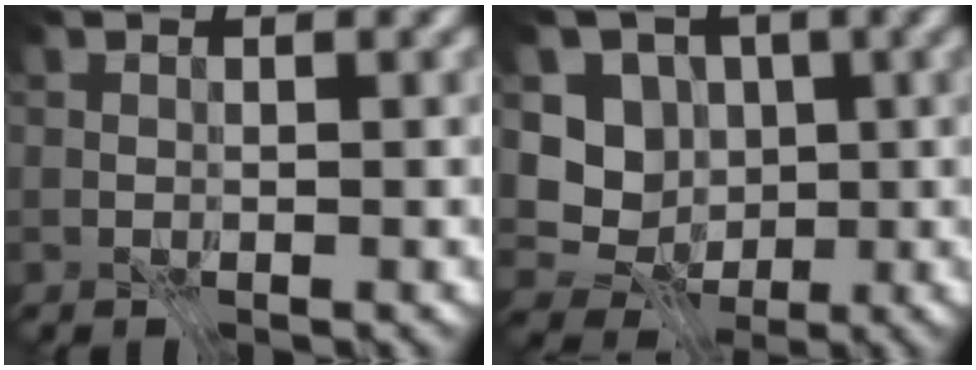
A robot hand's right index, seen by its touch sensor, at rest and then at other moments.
{"total": 5.7, "force": [-0.4, 5.1, 2.4], "torque": [-0.044, -0.021, -0.016]}